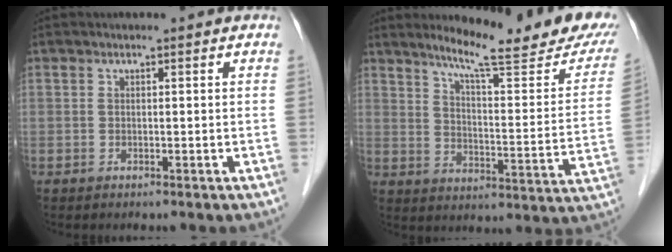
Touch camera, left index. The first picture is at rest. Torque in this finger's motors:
{"motor_torque": [-0.62, -0.83, 0.27, 0.03]}